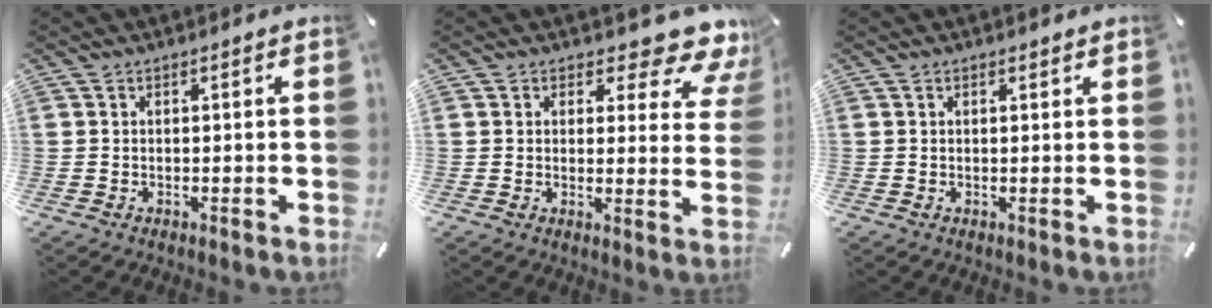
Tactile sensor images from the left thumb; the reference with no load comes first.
{"total": 8.6, "force": [6.3, 3.4, 4.7], "torque": [-0.045, -0.058, 0.104]}
{"total": 0.5, "force": [0.3, 0.4, 0.2], "torque": [-0.003, 0.002, 0.006]}